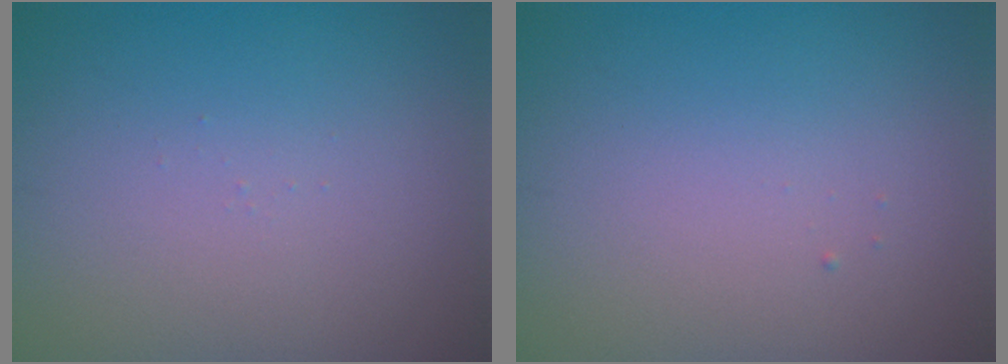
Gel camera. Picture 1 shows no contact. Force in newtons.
{"total": 0.0}